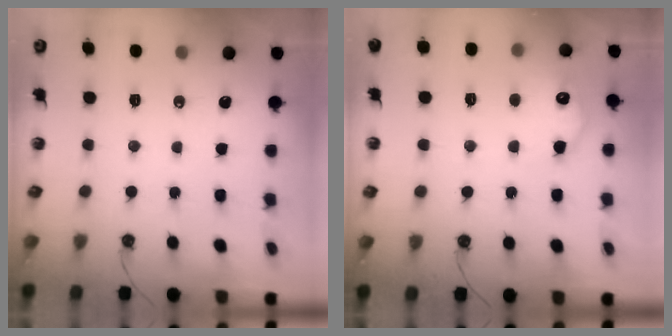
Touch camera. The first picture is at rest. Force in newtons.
{"total": 10.4, "press": 10.4, "slide": 0.4}